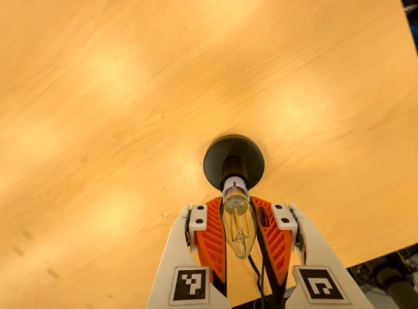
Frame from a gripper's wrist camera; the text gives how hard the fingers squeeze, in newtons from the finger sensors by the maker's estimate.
{"total": 20.7, "left": 18.9, "right": 22.6}